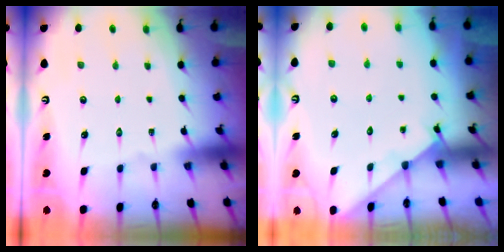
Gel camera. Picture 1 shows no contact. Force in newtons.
{"total": 2.3, "press": 2.3, "slide": 0.4}